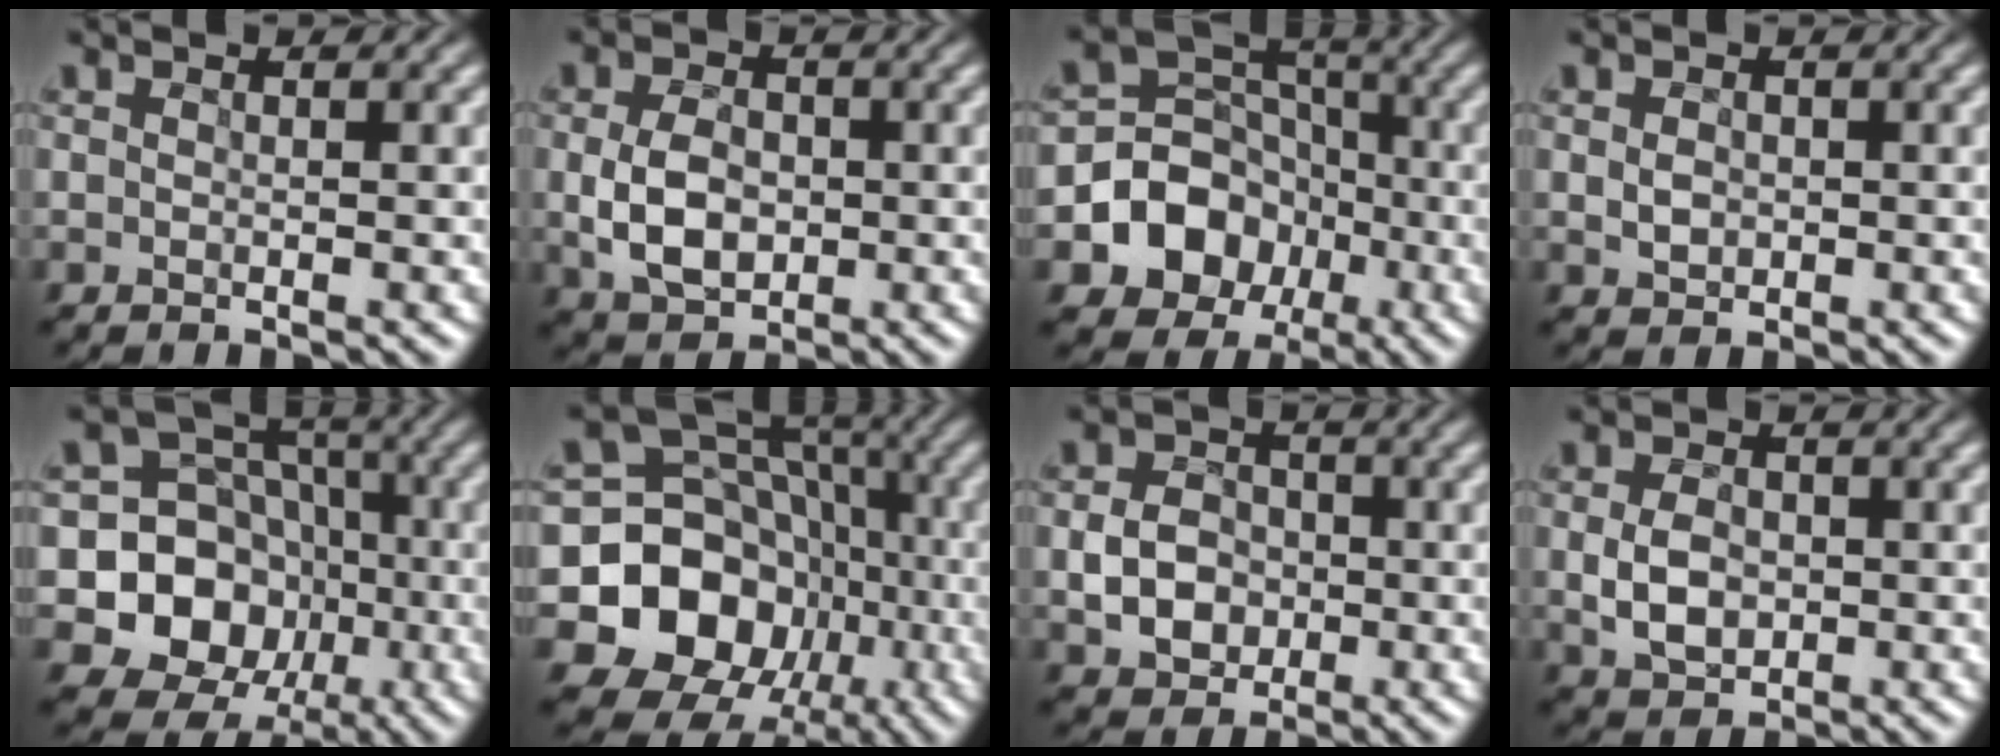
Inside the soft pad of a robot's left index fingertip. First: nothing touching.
{"total": 4.5, "force": [-0.5, 3.1, 3.3], "torque": [-0.077, -0.001, -0.001]}
{"total": 7.8, "force": [-2.7, 6.3, 3.6], "torque": [-0.056, 0.004, -0.052]}
{"total": 1.4, "force": [-0.1, 1.2, 0.8], "torque": [-0.014, 0.001, 0.005]}
{"total": 11.6, "force": [-2.5, 10.3, 4.9], "torque": [-0.090, -0.001, -0.064]}
{"total": 13.6, "force": [-3.0, 11.4, 6.8], "torque": [-0.134, -0.009, -0.058]}
{"total": 3.8, "force": [-1.0, 3.1, 2.1], "torque": [-0.040, 0.005, -0.010]}
{"total": 3.3, "force": [-0.4, 2.4, 2.3], "torque": [-0.053, 0.001, 0.002]}